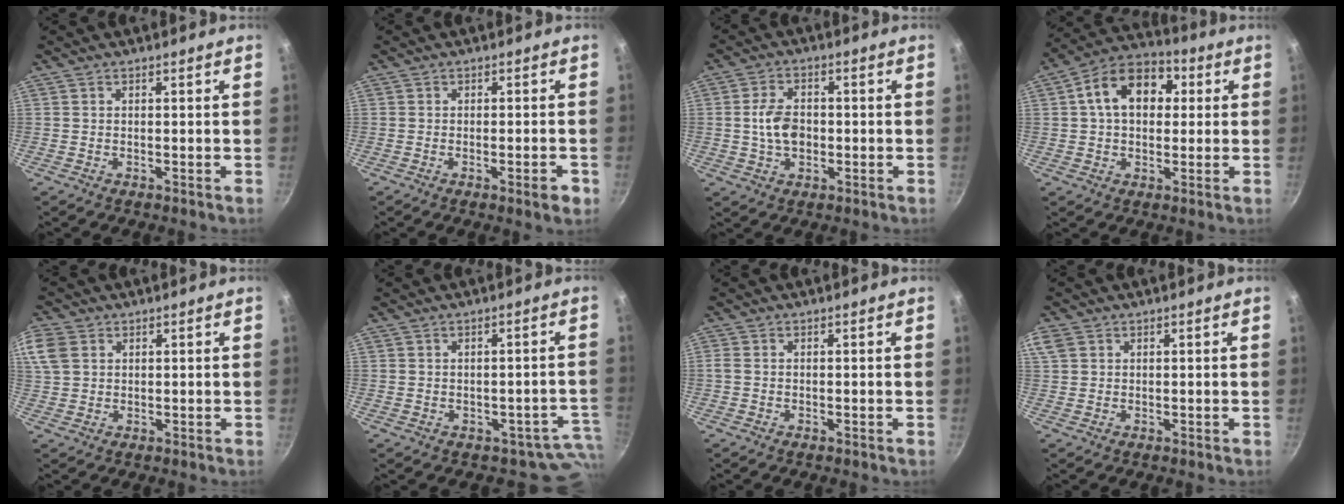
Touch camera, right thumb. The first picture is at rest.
{"total": 3.3, "force": [-1.4, 0.7, 2.9], "torque": [-0.031, 0.007, -0.017]}
{"total": 6.7, "force": [-0.5, 4.6, 4.9], "torque": [-0.077, 0.011, -0.011]}
{"total": 13.2, "force": [2.6, 9.2, 9.1], "torque": [-0.110, 0.025, 0.023]}
{"total": 8.0, "force": [3.1, 6.0, 4.3], "torque": [-0.094, 0.009, 0.062]}
{"total": 6.1, "force": [-2.1, 5.1, 2.7], "torque": [0.025, 0.032, -0.013]}
{"total": 0.8, "force": [0.1, 0.3, 0.7], "torque": [-0.018, 0.000, -0.002]}
{"total": 5.0, "force": [2.3, 3.5, 2.7], "torque": [-0.061, 0.014, 0.049]}